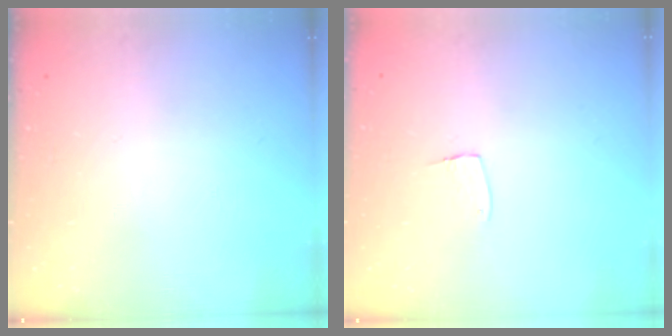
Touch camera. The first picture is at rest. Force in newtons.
{"total": 5.4, "press": 5.4, "slide": 0.3}